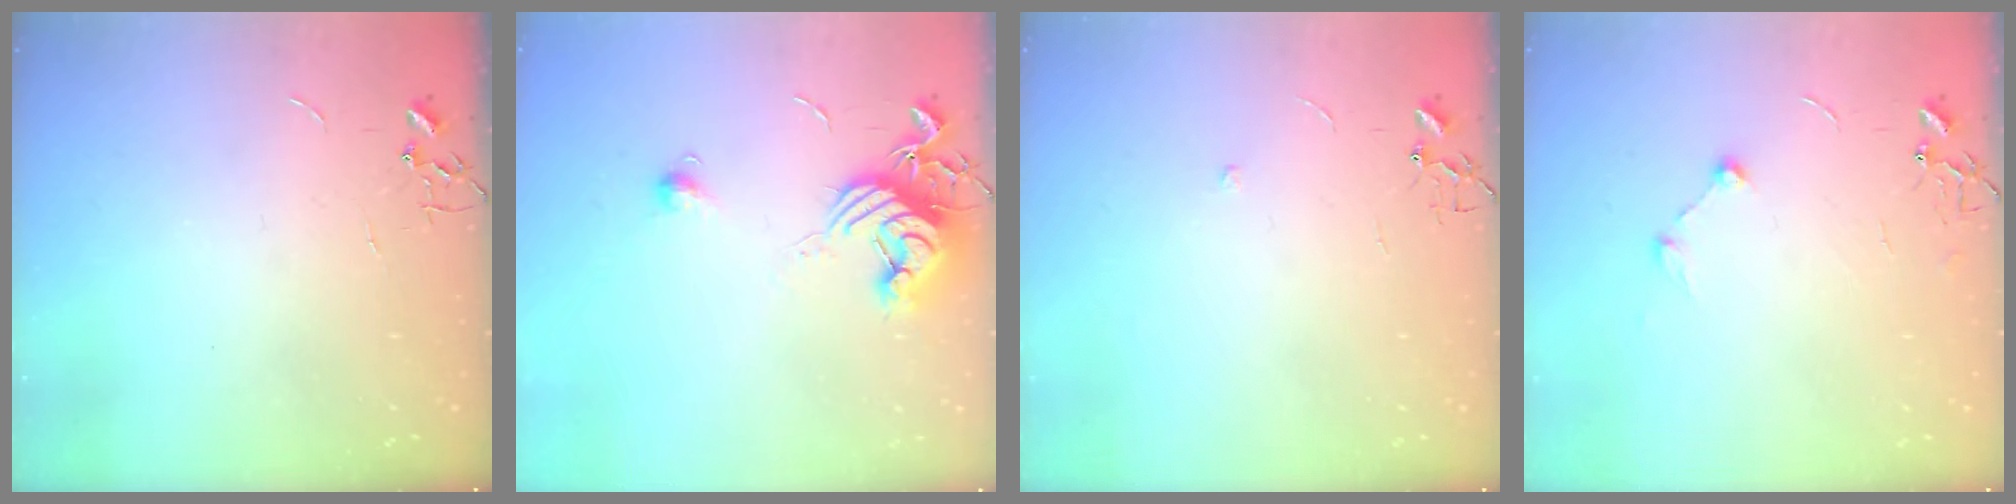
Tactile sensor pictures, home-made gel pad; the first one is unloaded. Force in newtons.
{"total": 11.7, "press": 11.6, "slide": 0.9}
{"total": 4.3, "press": 4.2, "slide": 1.3}
{"total": 5.9, "press": 5.9, "slide": 0.8}